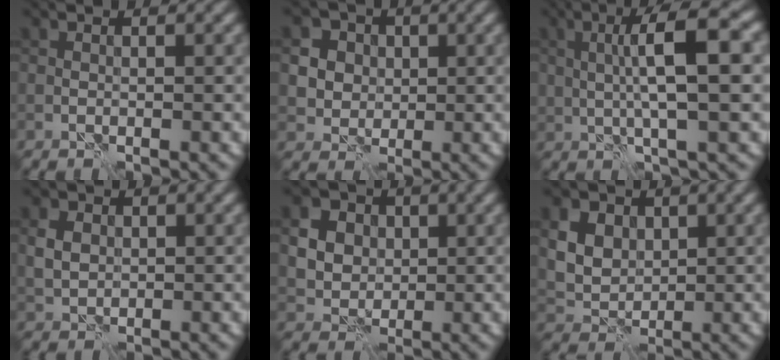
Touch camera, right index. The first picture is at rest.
{"total": 7.3, "force": [2.5, 6.4, 2.8], "torque": [-0.059, 0.023, 0.034]}
{"total": 7.0, "force": [1.1, 1.5, 6.7], "torque": [-0.117, 0.012, 0.016]}
{"total": 2.4, "force": [0.4, 2.0, 1.3], "torque": [-0.030, 0.002, 0.003]}
{"total": 9.9, "force": [3.4, 8.2, 4.3], "torque": [-0.088, 0.027, 0.047]}
{"total": 9.9, "force": [4.0, 7.6, 5.0], "torque": [-0.097, 0.029, 0.055]}